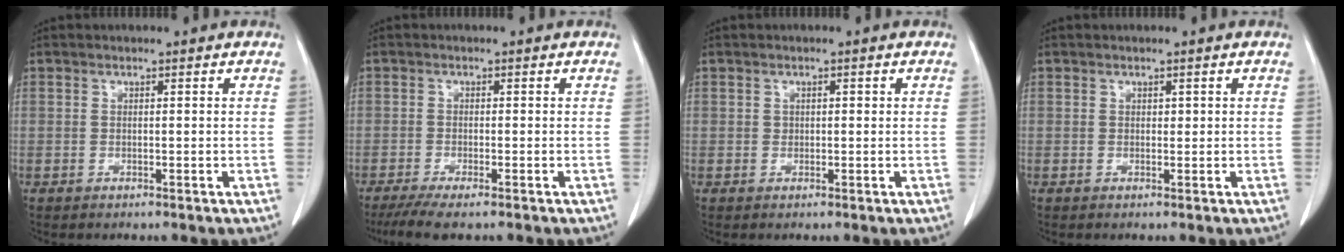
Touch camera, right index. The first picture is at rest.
{"total": 5.0, "force": [-3.8, 0.5, 3.3], "torque": [-0.056, -0.012, -0.063]}
{"total": 1.0, "force": [0.2, 0.7, 0.6], "torque": [-0.008, 0.005, 0.004]}
{"total": 0.6, "force": [0.2, 0.4, 0.3], "torque": [0.001, 0.000, 0.001]}